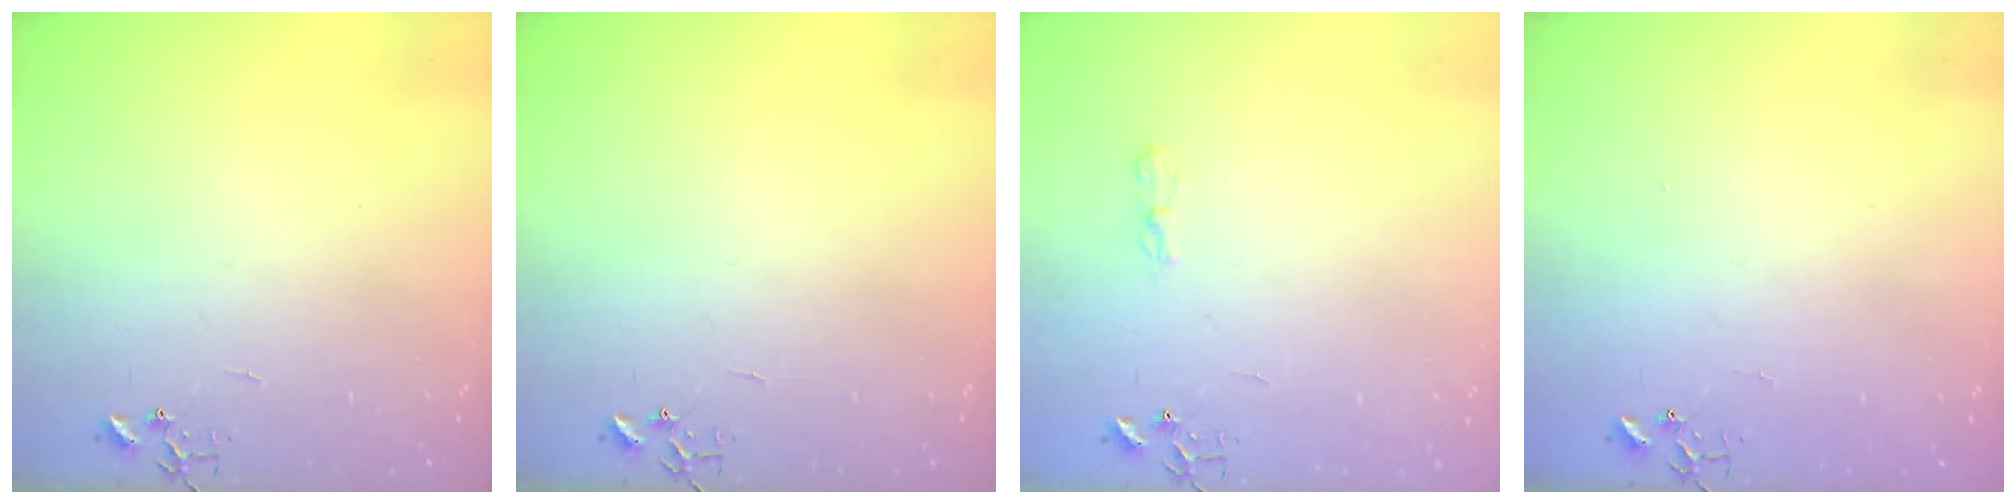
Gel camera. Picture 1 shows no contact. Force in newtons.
{"total": 0.0}
{"total": 3.1, "press": 3.1, "slide": 0.6}
{"total": 1.3, "press": 1.2, "slide": 0.1}